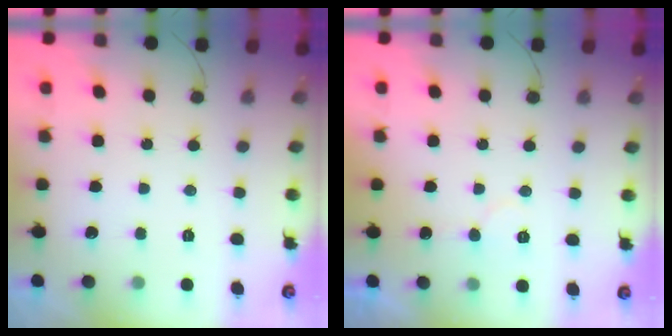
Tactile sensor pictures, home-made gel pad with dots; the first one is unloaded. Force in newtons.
{"total": 5.5, "press": 5.5, "slide": 0.2}